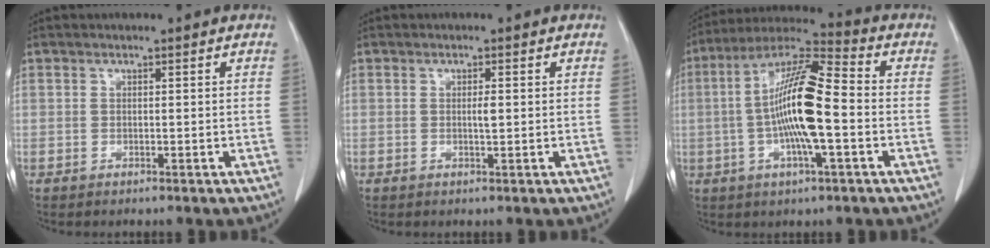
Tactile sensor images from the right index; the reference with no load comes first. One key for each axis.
{"total": 1.4, "fx": 0.1, "fy": 0.2, "fz": 1.4, "tx": -0.026, "ty": 0.000, "tz": 0.001}
{"total": 14.7, "fx": -1.5, "fy": 1.9, "fz": 14.5, "tx": -0.277, "ty": 0.009, "tz": -0.034}